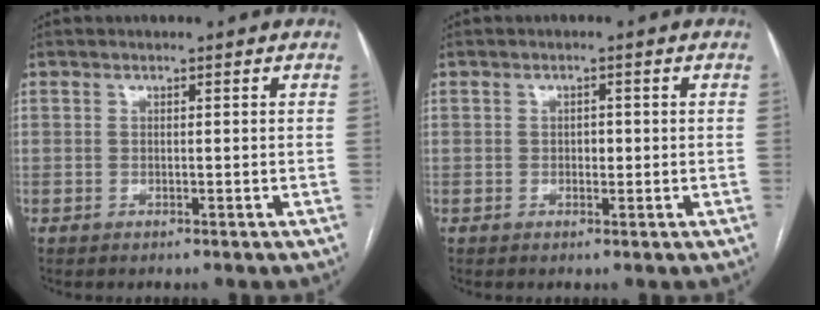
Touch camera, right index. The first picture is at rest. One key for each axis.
{"total": 1.4, "fx": -0.1, "fy": 1.0, "fz": 1.1, "tx": -0.015, "ty": 0.003, "tz": 0.000}